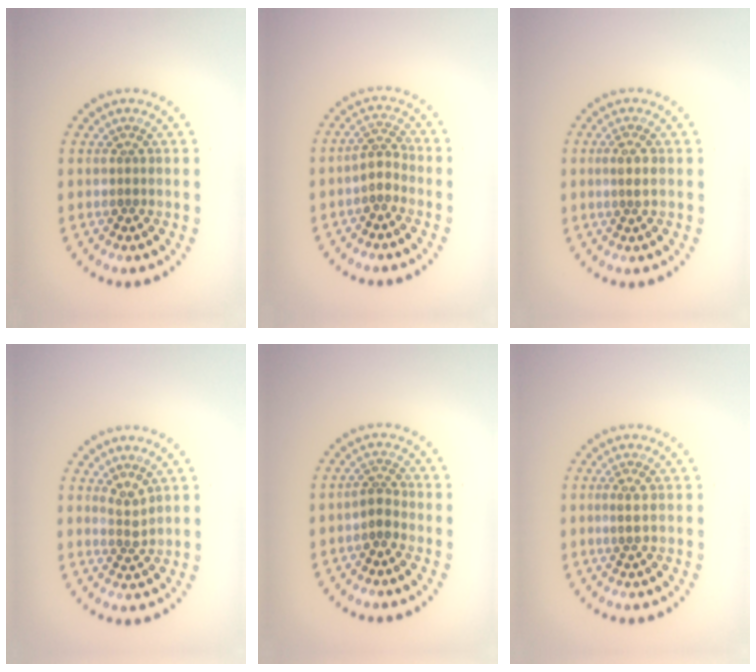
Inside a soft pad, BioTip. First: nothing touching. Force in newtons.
{"total": 1.8, "press": 1.5, "slide": 1.0}
{"total": 1.5, "press": 1.2, "slide": 0.9}
{"total": 1.7, "press": 1.1, "slide": 1.3}
{"total": 1.6, "press": 1.3, "slide": 0.9}
{"total": 1.0, "press": 0.8, "slide": 0.6}